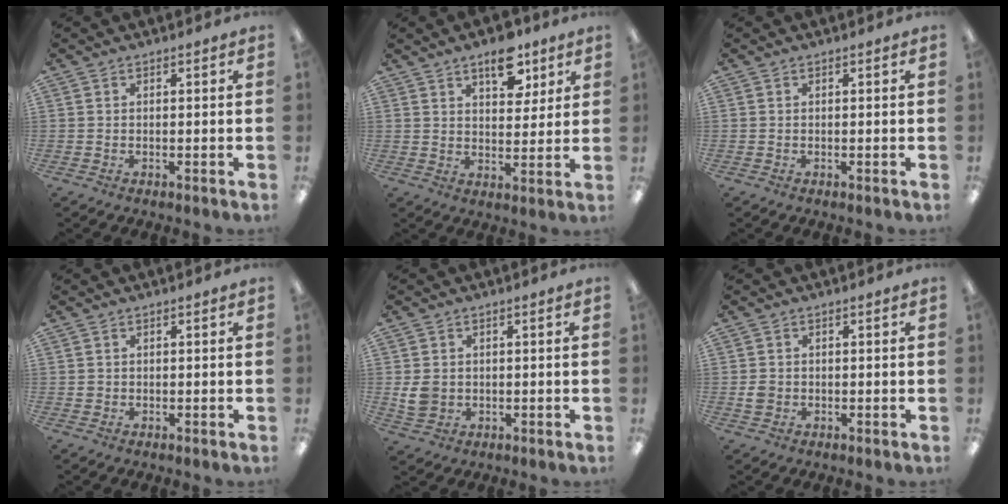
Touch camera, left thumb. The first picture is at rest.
{"total": 10.0, "force": [6.1, 5.2, 6.0], "torque": [-0.060, -0.033, 0.100]}
{"total": 0.0}
{"total": 1.1, "force": [0.1, 1.0, 0.3], "torque": [-0.007, 0.003, 0.002]}
{"total": 5.0, "force": [0.3, 4.3, 2.5], "torque": [-0.045, -0.001, 0.005]}
{"total": 2.5, "force": [-0.2, 2.2, 1.0], "torque": [-0.010, 0.001, -0.005]}